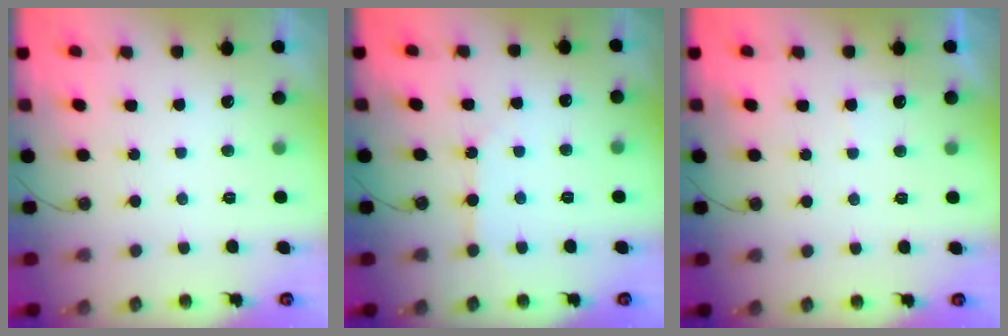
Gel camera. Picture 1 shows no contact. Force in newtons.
{"total": 3.3, "press": 3.2, "slide": 0.3}
{"total": 2.2, "press": 2.2, "slide": 0.3}